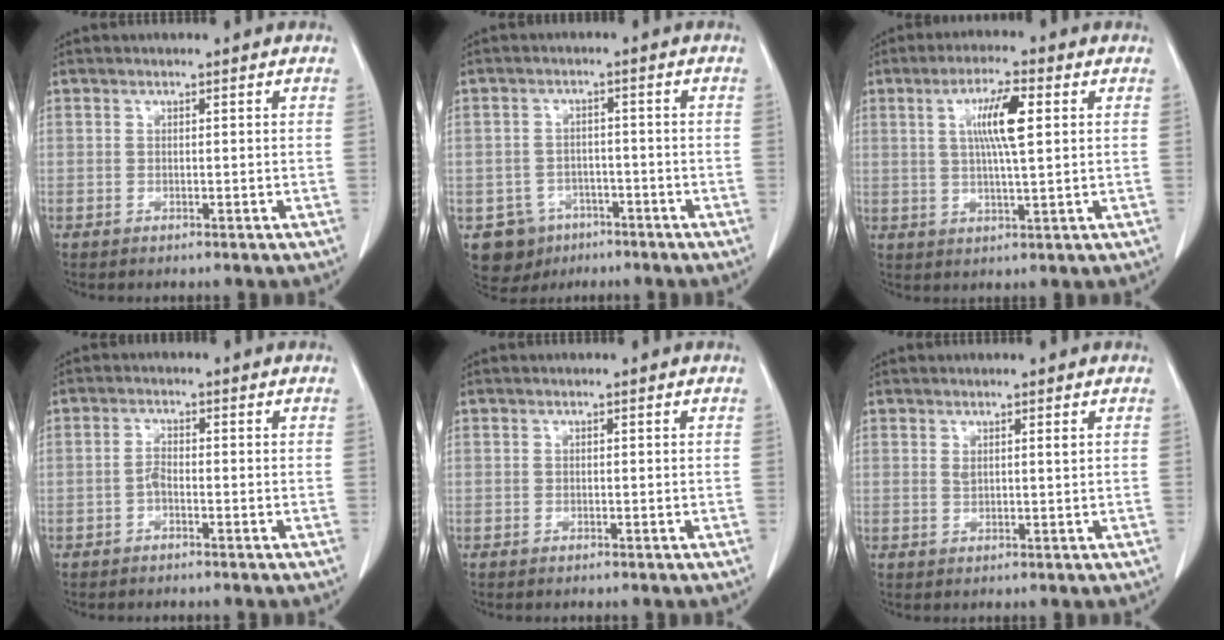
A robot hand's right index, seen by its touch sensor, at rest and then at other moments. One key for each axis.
{"total": 6.2, "fx": -3.4, "fy": 5.1, "fz": 0.8, "tx": -0.013, "ty": 0.009, "tz": -0.045}
{"total": 7.5, "fx": 1.9, "fy": 0.6, "fz": 7.2, "tx": -0.132, "ty": 0.005, "tz": 0.034}
{"total": 1.6, "fx": -0.7, "fy": 0.5, "fz": 1.3, "tx": -0.026, "ty": 0.003, "tz": -0.016}
{"total": 0.0}
{"total": 1.3, "fx": 0.7, "fy": 0.1, "fz": 1.1, "tx": -0.025, "ty": -0.003, "tz": 0.014}